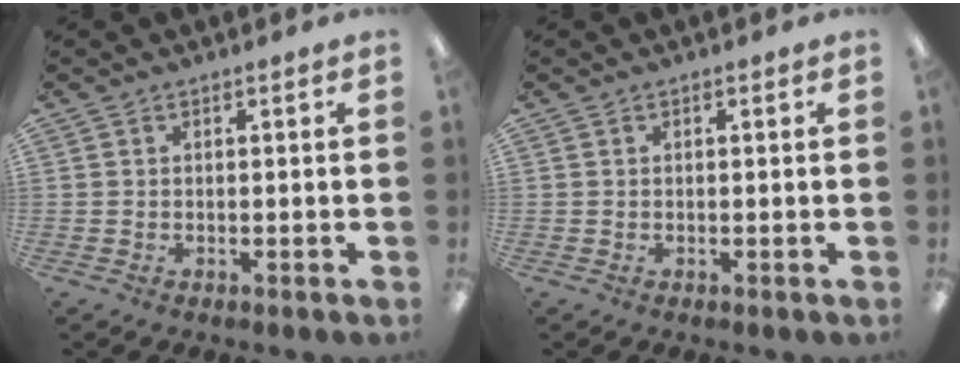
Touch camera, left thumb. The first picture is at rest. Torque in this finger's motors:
{"motor_torque": [0.05, -0.02, -0.26, 0.01, 0.00]}